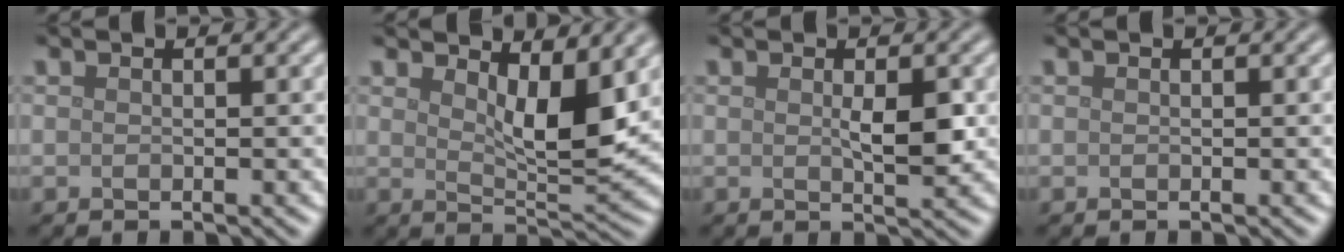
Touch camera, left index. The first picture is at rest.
{"total": 5.4, "force": [2.5, 1.8, 4.4], "torque": [-0.069, -0.011, 0.043]}
{"total": 2.4, "force": [0.2, 0.8, 2.2], "torque": [-0.042, -0.004, 0.005]}
{"total": 0.0}